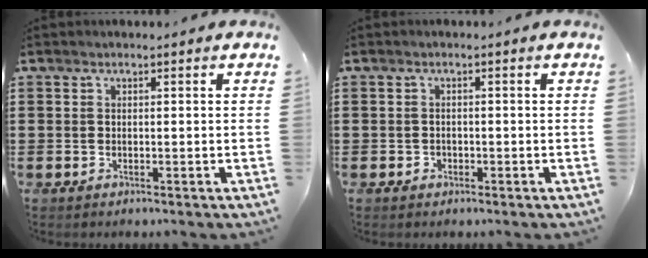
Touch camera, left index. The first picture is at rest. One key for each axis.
{"total": 0.7, "fx": -0.2, "fy": 0.7, "fz": 0.1, "tx": -0.006, "ty": 0.004, "tz": -0.005}